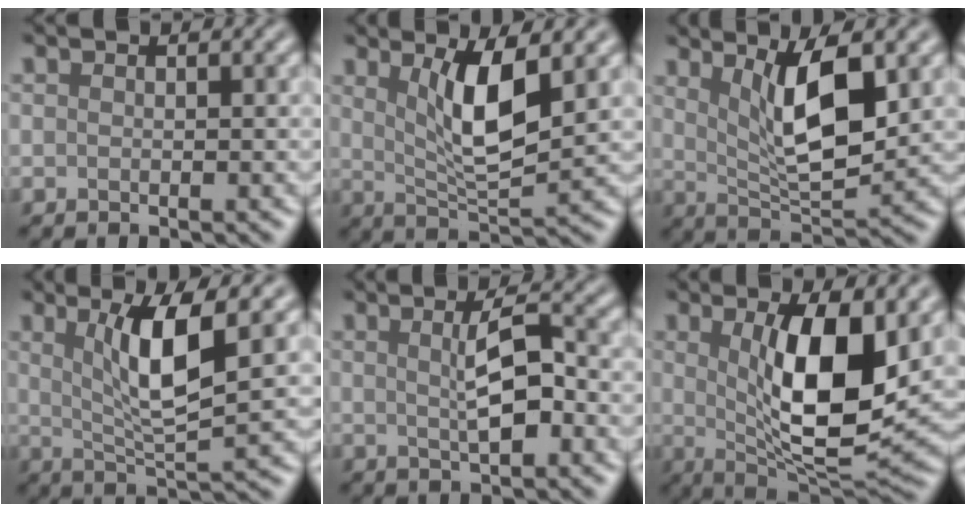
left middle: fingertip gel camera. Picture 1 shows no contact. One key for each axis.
{"total": 5.4, "fx": 1.9, "fy": 1.4, "fz": 4.9, "tx": -0.092, "ty": -0.009, "tz": 0.038}
{"total": 6.9, "fx": 2.4, "fy": 2.0, "fz": 6.1, "tx": -0.106, "ty": -0.008, "tz": 0.048}
{"total": 5.9, "fx": 1.9, "fy": 1.1, "fz": 5.5, "tx": -0.101, "ty": -0.005, "tz": 0.038}
{"total": 3.6, "fx": 0.4, "fy": 0.8, "fz": 3.5, "tx": -0.065, "ty": 0.008, "tz": 0.005}
{"total": 9.6, "fx": 1.8, "fy": 3.1, "fz": 9.0, "tx": -0.146, "ty": -0.017, "tz": 0.036}